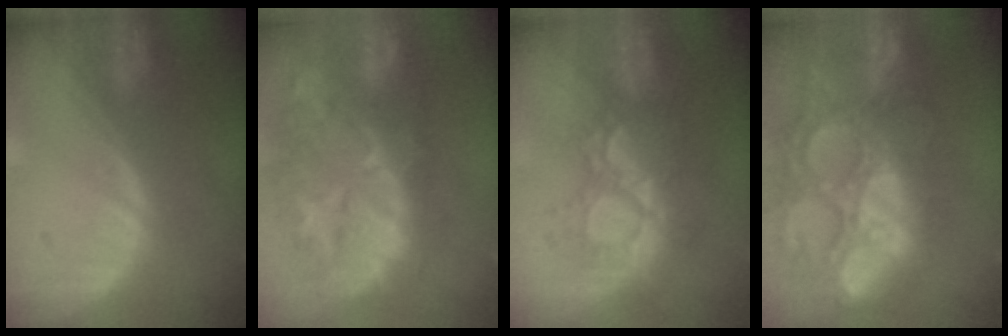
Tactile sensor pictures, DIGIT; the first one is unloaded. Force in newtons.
{"total": 12.9, "press": 11.5, "slide": 5.8}
{"total": 9.2, "press": 7.9, "slide": 4.7}
{"total": 15.6, "press": 12.9, "slide": 8.7}